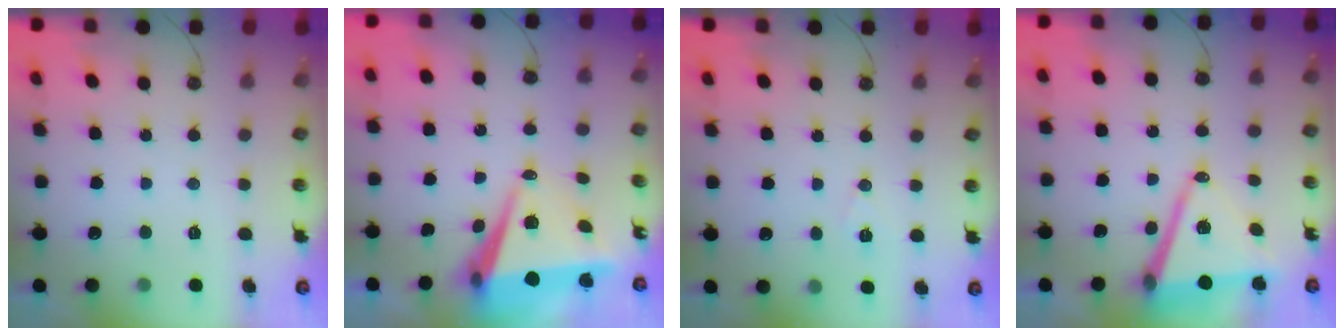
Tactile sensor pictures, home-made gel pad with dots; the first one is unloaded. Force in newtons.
{"total": 8.1, "press": 7.0, "slide": 4.0}
{"total": 6.3, "press": 4.4, "slide": 4.5}
{"total": 13.5, "press": 12.9, "slide": 3.9}